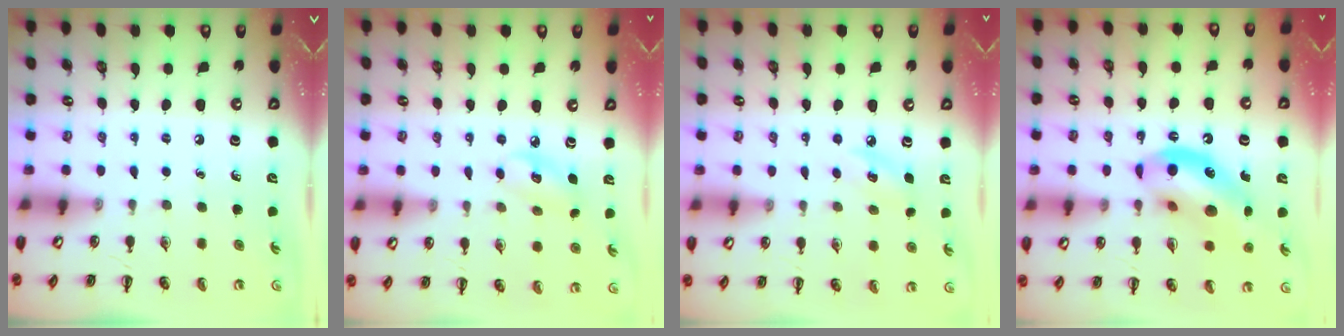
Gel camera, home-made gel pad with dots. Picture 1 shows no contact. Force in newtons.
{"total": 5.8, "press": 5.7, "slide": 1.0}
{"total": 6.6, "press": 6.4, "slide": 1.5}
{"total": 14.9, "press": 14.4, "slide": 3.9}